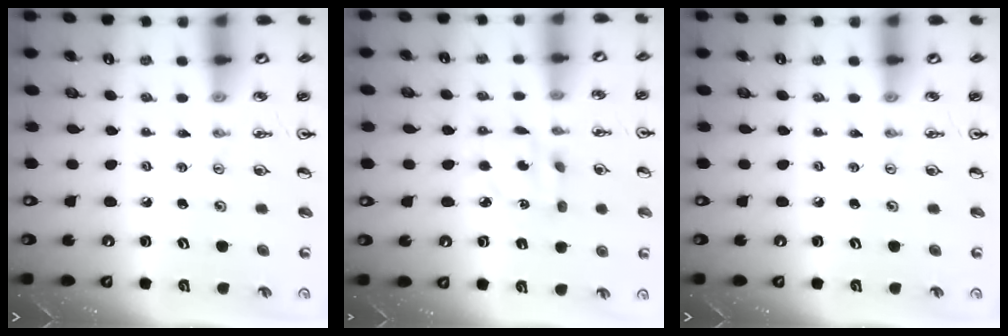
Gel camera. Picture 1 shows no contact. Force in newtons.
{"total": 4.6, "press": 4.6, "slide": 0.3}
{"total": 0.0}